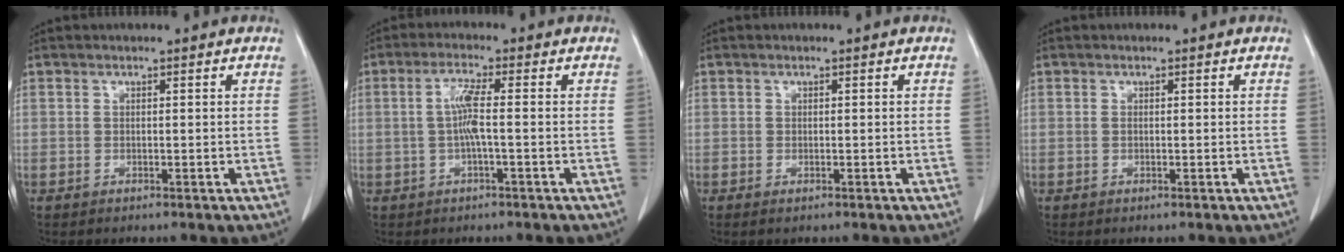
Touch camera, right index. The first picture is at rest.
{"total": 4.2, "force": [-0.3, 0.0, 4.2], "torque": [-0.088, 0.005, -0.005]}
{"total": 0.6, "force": [-0.3, 0.2, 0.5], "torque": [-0.009, -0.002, -0.003]}
{"total": 0.0}